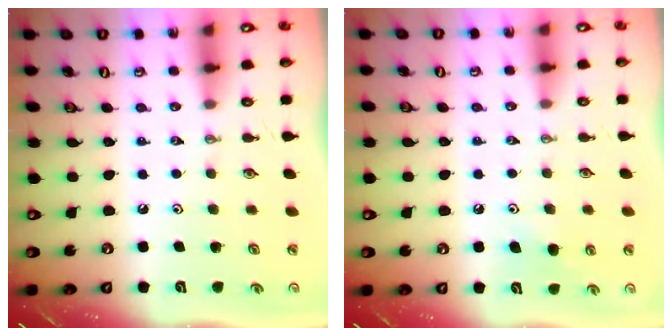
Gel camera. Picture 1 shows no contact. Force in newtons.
{"total": 6.4, "press": 6.3, "slide": 1.0}